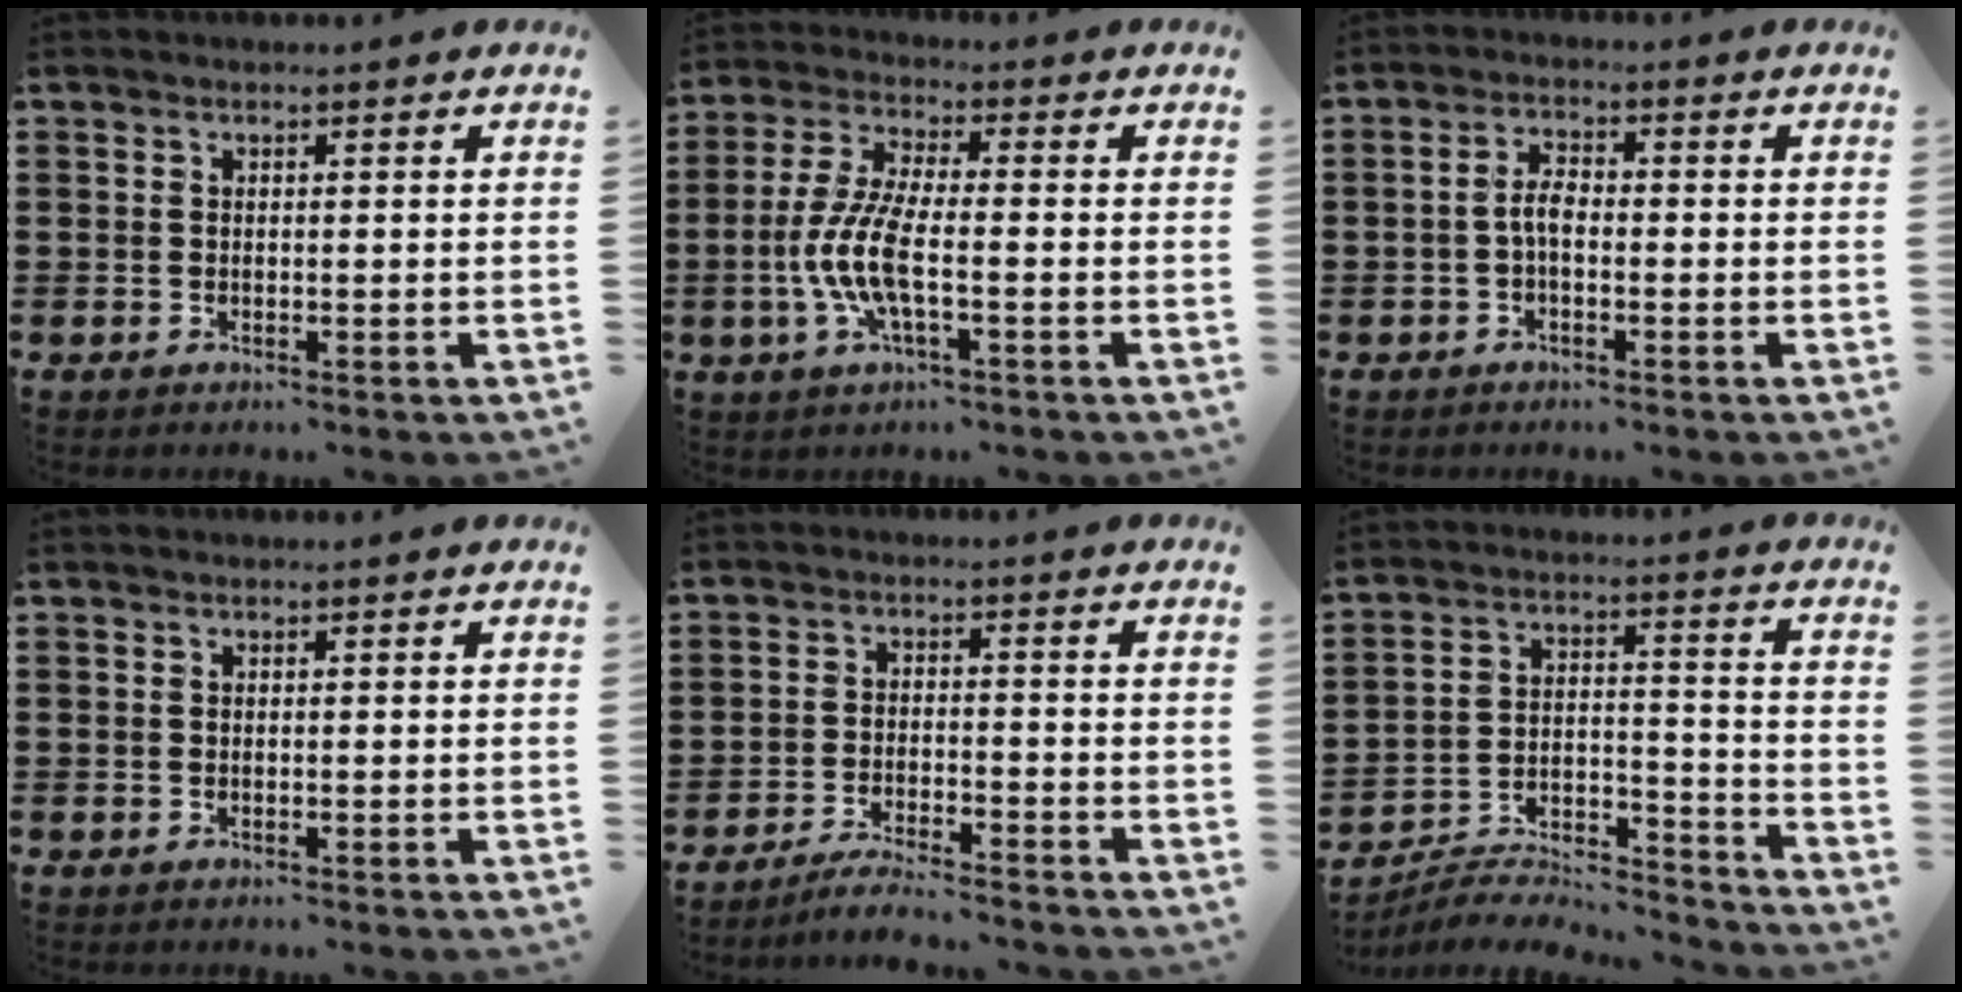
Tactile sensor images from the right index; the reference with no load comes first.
{"total": 8.2, "force": [-2.2, 2.6, 7.5], "torque": [-0.177, -0.014, -0.049]}
{"total": 2.9, "force": [-0.7, 1.1, 2.5], "torque": [-0.062, 0.001, -0.019]}
{"total": 0.0}
{"total": 3.6, "force": [-3.5, -0.1, 0.9], "torque": [-0.018, 0.001, -0.070]}
{"total": 6.0, "force": [-5.9, 0.8, 1.0], "torque": [-0.025, 0.006, -0.120]}